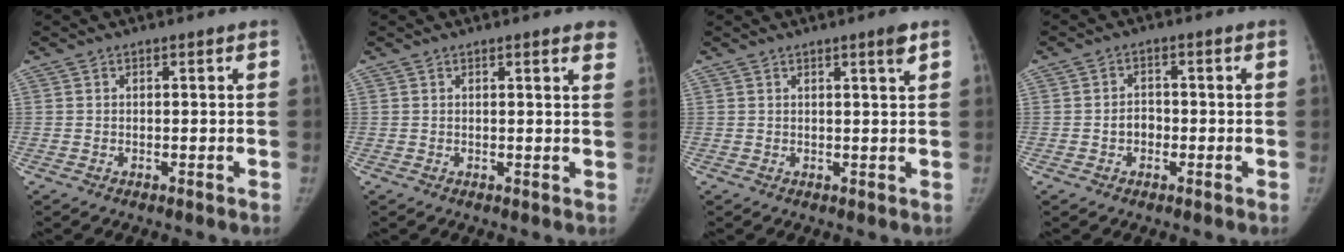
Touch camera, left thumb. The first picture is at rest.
{"total": 3.5, "force": [2.7, 0.5, 2.2], "torque": [-0.015, -0.005, 0.020]}
{"total": 2.3, "force": [1.4, -0.1, 1.8], "torque": [-0.026, -0.009, 0.021]}
{"total": 3.1, "force": [-0.9, 2.5, 1.6], "torque": [-0.011, 0.011, -0.019]}